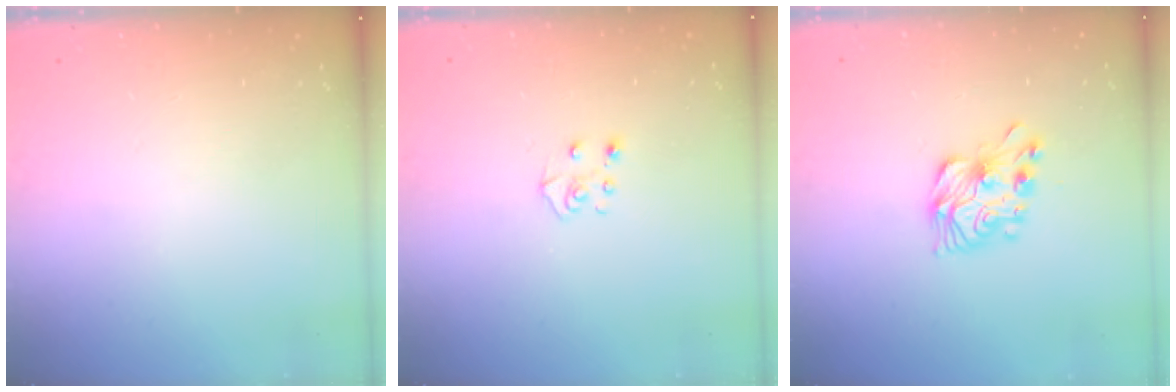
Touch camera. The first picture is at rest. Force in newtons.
{"total": 5.1, "press": 5.1, "slide": 0.4}
{"total": 9.8, "press": 9.8, "slide": 0.4}